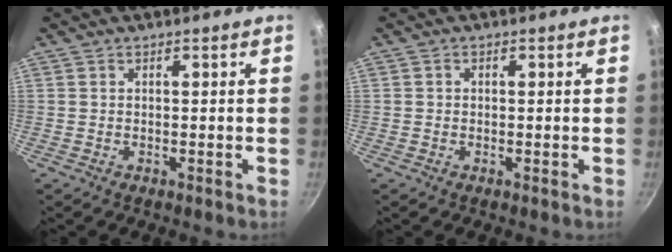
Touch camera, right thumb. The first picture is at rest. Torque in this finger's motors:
{"motor_torque": [0.45, 0.25, -0.35, 0.18, -0.04]}